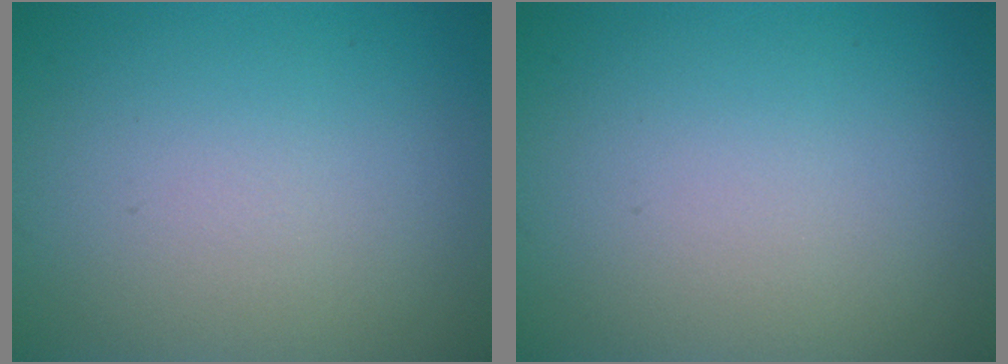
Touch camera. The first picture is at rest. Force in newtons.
{"total": 0.0}